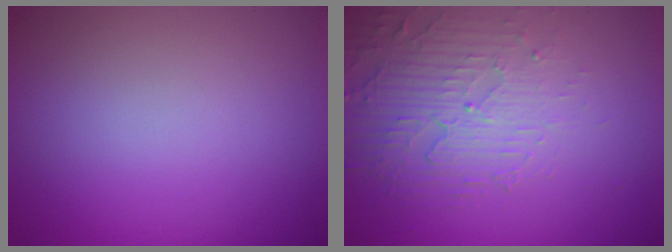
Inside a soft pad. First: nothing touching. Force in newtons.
{"total": 4.4, "press": 3.1, "slide": 3.1}